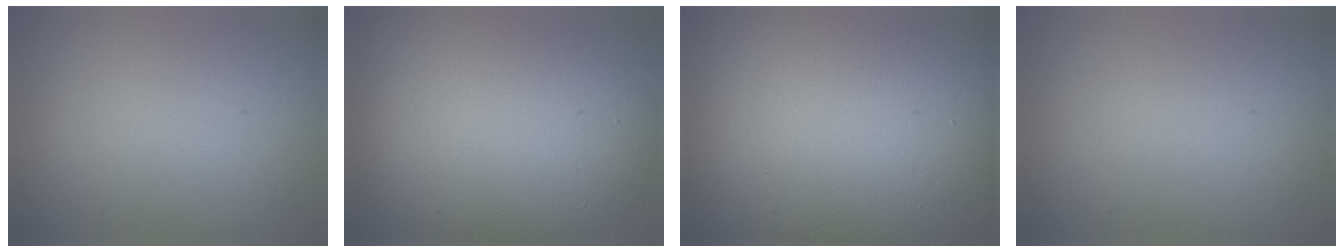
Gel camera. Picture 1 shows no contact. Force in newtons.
{"total": 14.9, "press": 14.9, "slide": 0.6}
{"total": 22.5, "press": 22.4, "slide": 1.6}
{"total": 0.0}